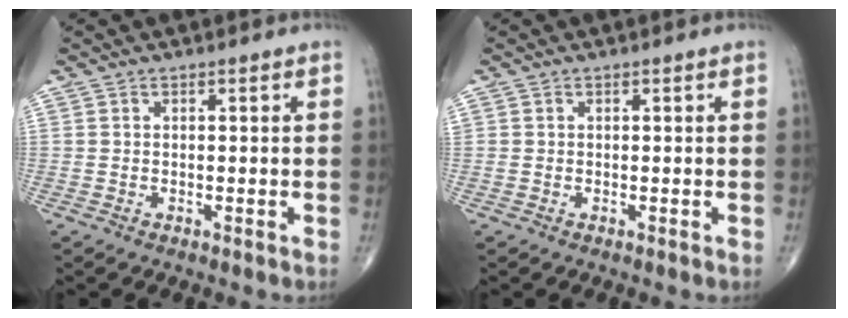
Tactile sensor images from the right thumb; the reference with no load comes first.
{"total": 0.0}